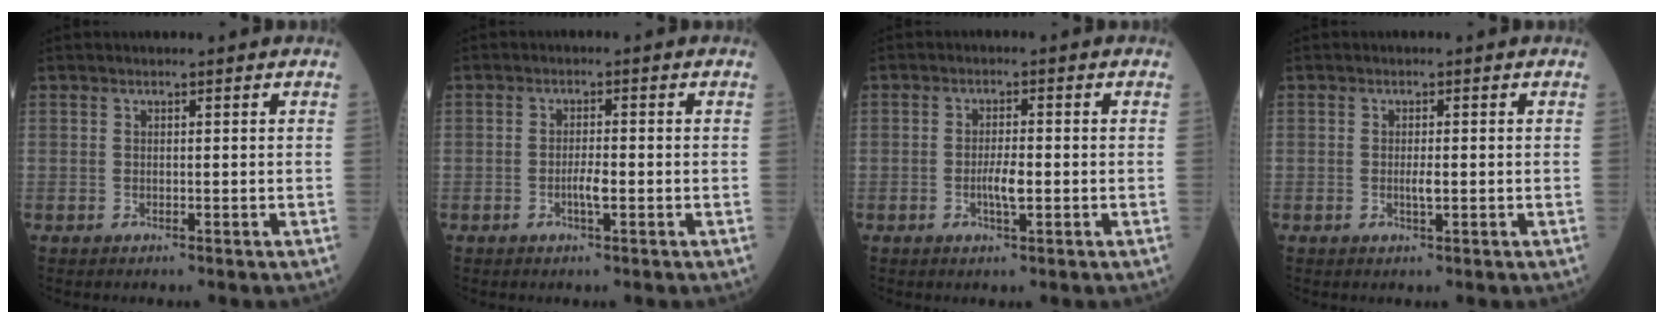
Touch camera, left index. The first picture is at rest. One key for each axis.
{"total": 2.3, "fx": -1.0, "fy": 0.2, "fz": 2.1, "tx": -0.038, "ty": -0.003, "tz": -0.019}
{"total": 3.1, "fx": -0.9, "fy": 0.5, "fz": 2.9, "tx": -0.056, "ty": -0.004, "tz": -0.017}
{"total": 1.5, "fx": -0.4, "fy": 0.2, "fz": 1.4, "tx": -0.027, "ty": -0.005, "tz": -0.007}